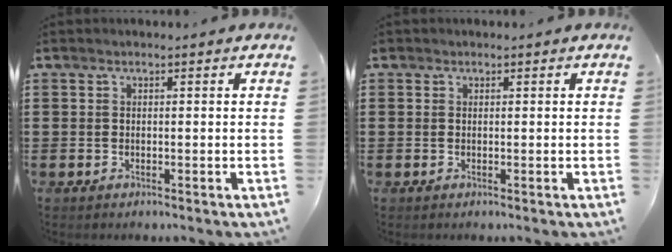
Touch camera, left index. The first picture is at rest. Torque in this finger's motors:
{"motor_torque": [0.07, -0.01, 0.01, 0.01]}